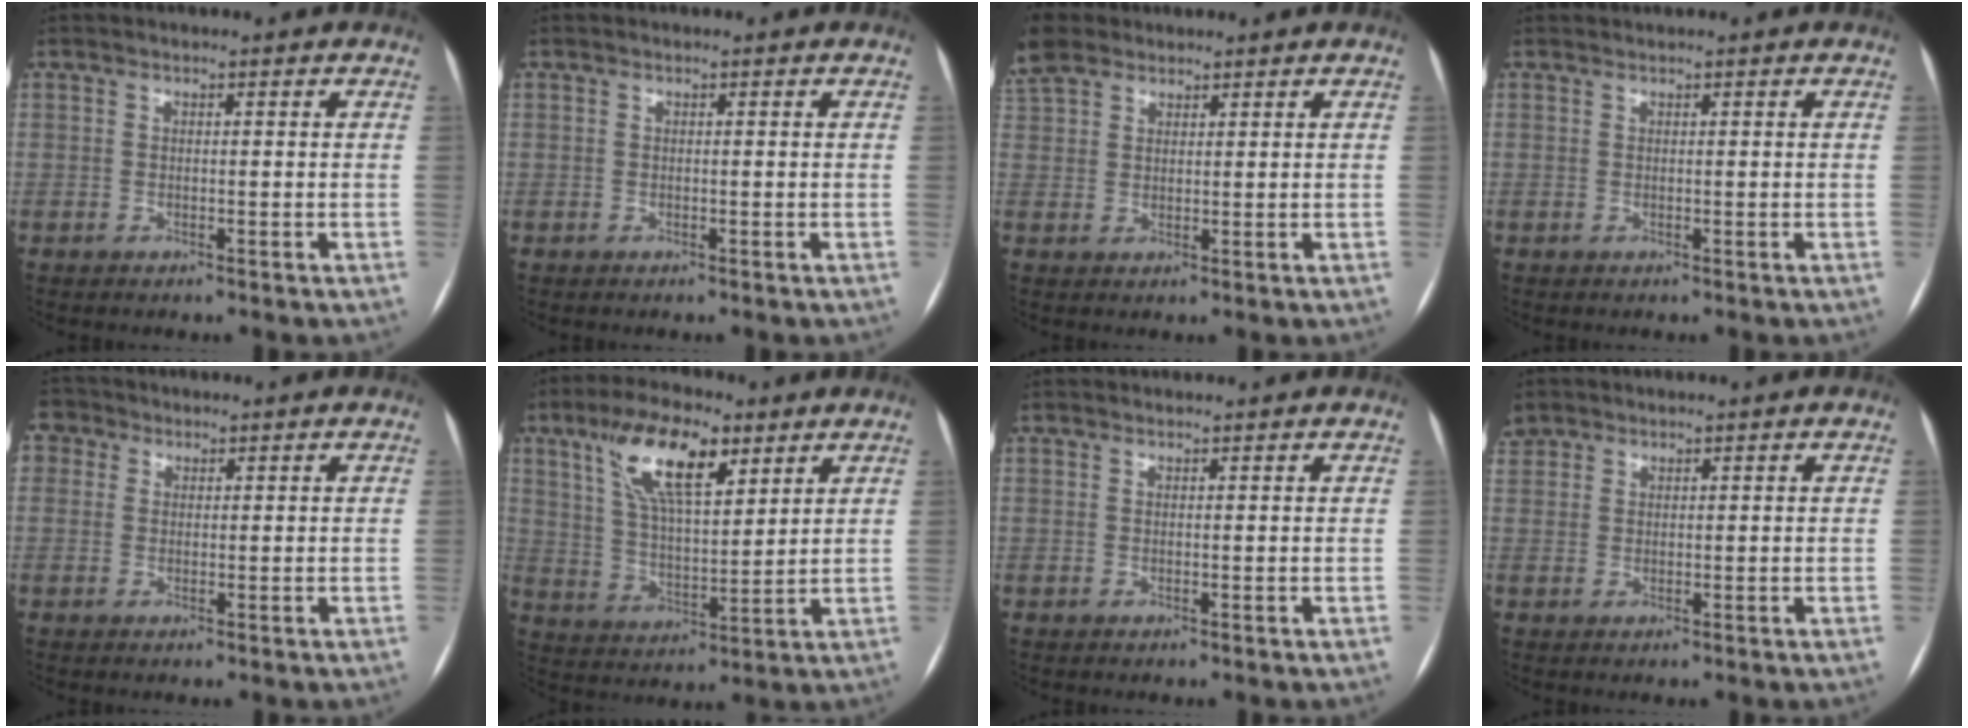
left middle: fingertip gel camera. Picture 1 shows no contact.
{"total": 0.0}
{"total": 4.8, "force": [4.1, 2.0, 1.5], "torque": [-0.064, 0.016, 0.096]}
{"total": 0.0}
{"total": 3.5, "force": [1.5, 3.1, 0.6], "torque": [-0.013, 0.014, 0.025]}
{"total": 13.0, "force": [7.2, 4.3, 9.9], "torque": [-0.189, 0.017, 0.133]}
{"total": 2.1, "force": [2.1, 0.3, 0.4], "torque": [-0.002, 0.018, 0.032]}
{"total": 5.5, "force": [3.7, 3.9, 1.2], "torque": [-0.047, 0.021, 0.077]}